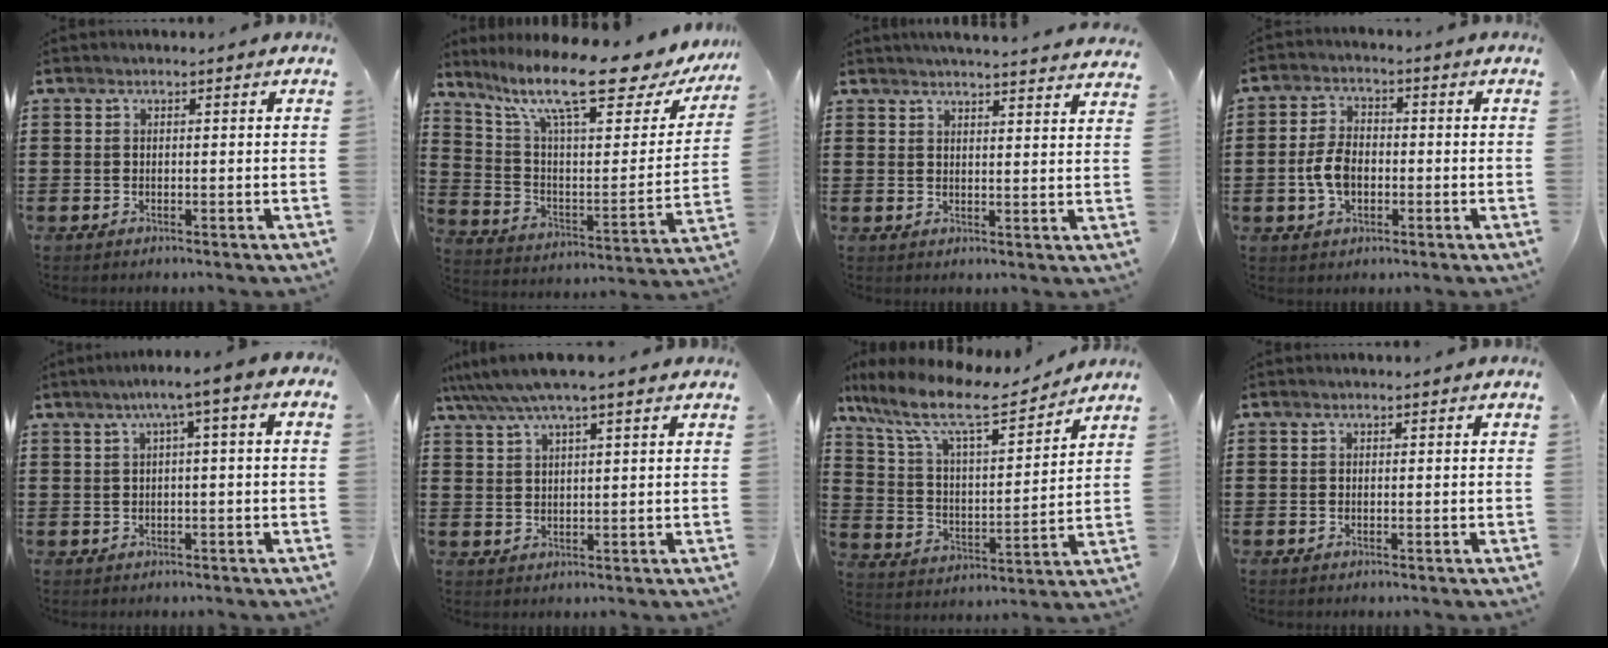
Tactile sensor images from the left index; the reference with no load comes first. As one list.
[{"total": 14.9, "force": [10.5, 2.6, 10.3], "torque": [-0.202, -0.071, 0.170]}, {"total": 3.8, "force": [3.7, -0.7, 0.6], "torque": [-0.023, -0.019, 0.065]}, {"total": 5.7, "force": [-1.0, 3.4, 4.4], "torque": [-0.107, 0.000, -0.025]}, {"total": 3.4, "force": [0.2, 0.1, 3.4], "torque": [-0.064, 0.004, -0.003]}, {"total": 4.9, "force": [3.8, 0.5, 3.1], "torque": [-0.070, -0.007, 0.067]}, {"total": 11.1, "force": [8.7, 2.3, 6.5], "torque": [-0.159, -0.047, 0.147]}, {"total": 0.0}]